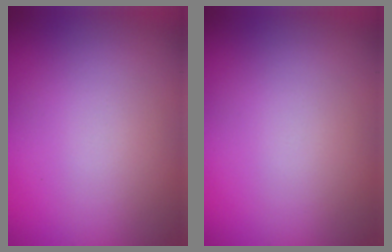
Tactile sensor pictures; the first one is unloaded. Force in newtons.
{"total": 0.0}